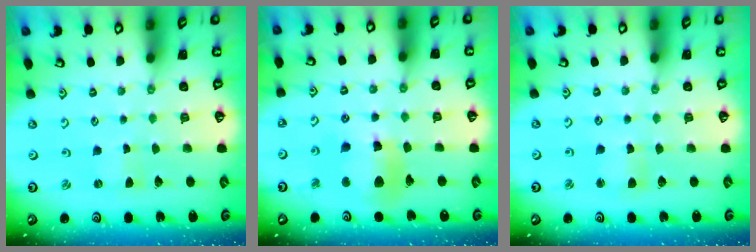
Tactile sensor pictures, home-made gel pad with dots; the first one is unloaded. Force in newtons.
{"total": 15.1, "press": 15.0, "slide": 2.0}
{"total": 2.8, "press": 2.8, "slide": 0.3}